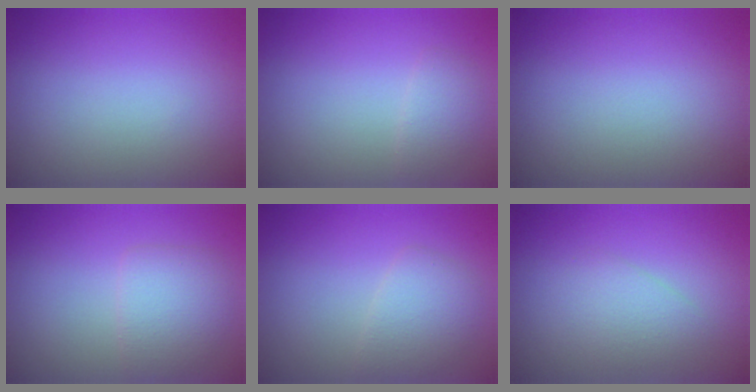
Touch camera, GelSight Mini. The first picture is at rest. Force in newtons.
{"total": 1.5, "press": 1.5, "slide": 0.0}
{"total": 0.0}
{"total": 3.1, "press": 3.1, "slide": 0.3}
{"total": 2.7, "press": 2.7, "slide": 0.1}
{"total": 2.2, "press": 2.2, "slide": 0.0}